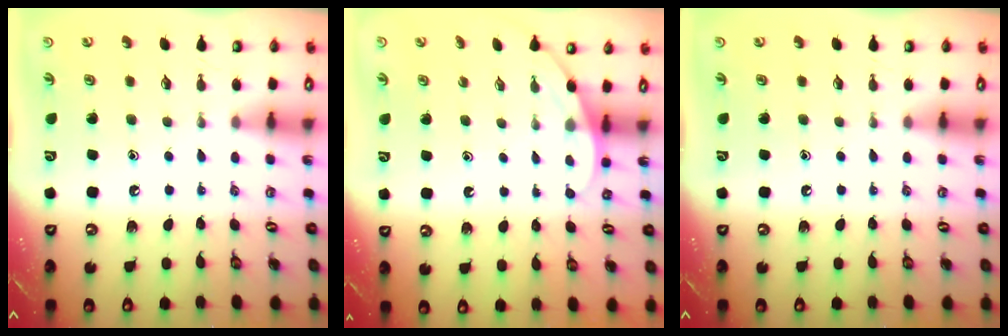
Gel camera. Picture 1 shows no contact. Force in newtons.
{"total": 2.8, "press": 2.8, "slide": 0.2}
{"total": 0.0}